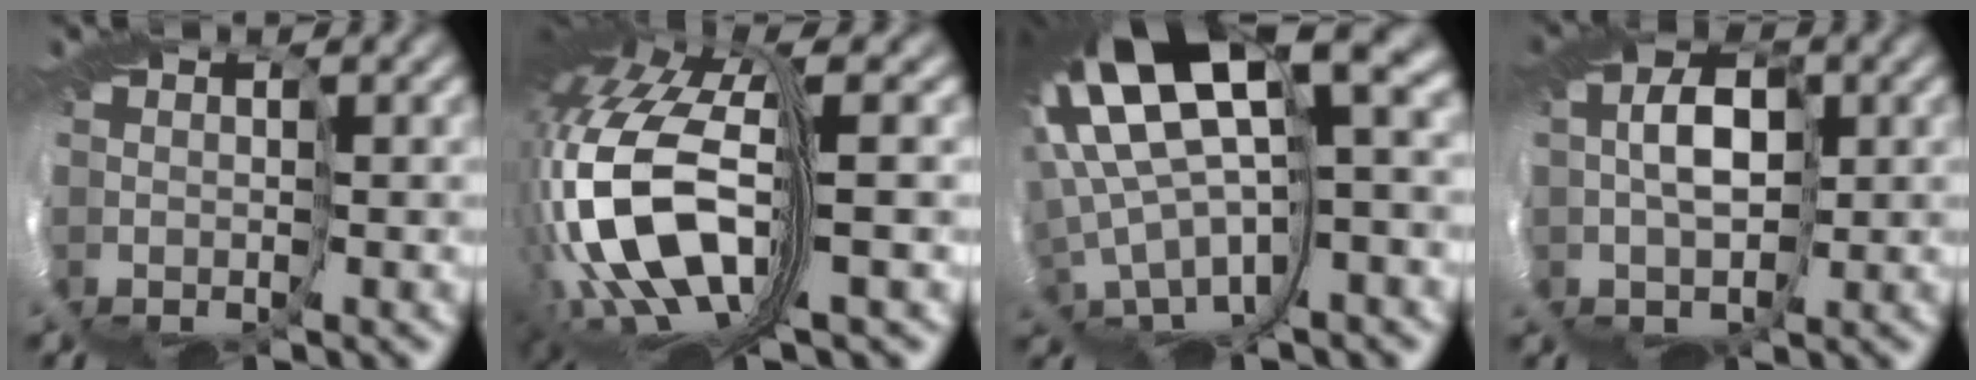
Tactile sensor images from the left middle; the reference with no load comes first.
{"total": 11.9, "force": [-2.4, 3.9, 11.0], "torque": [-0.292, -0.020, -0.028]}
{"total": 11.8, "force": [3.5, 2.7, 11.0], "torque": [-0.247, -0.003, 0.090]}
{"total": 1.7, "force": [0.4, 0.2, 1.6], "torque": [-0.043, 0.031, 0.003]}